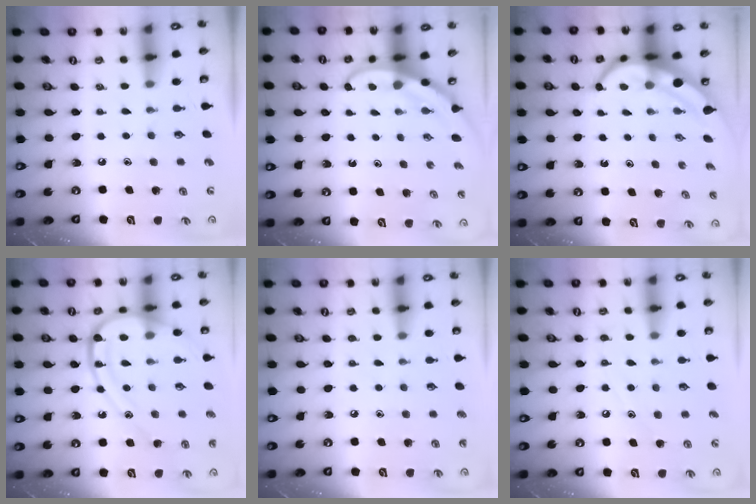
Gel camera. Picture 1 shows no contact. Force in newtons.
{"total": 3.8, "press": 3.7, "slide": 0.3}
{"total": 6.1, "press": 6.1, "slide": 0.6}
{"total": 15.3, "press": 15.2, "slide": 1.6}
{"total": 5.2, "press": 5.1, "slide": 0.6}
{"total": 7.1, "press": 7.1, "slide": 0.7}